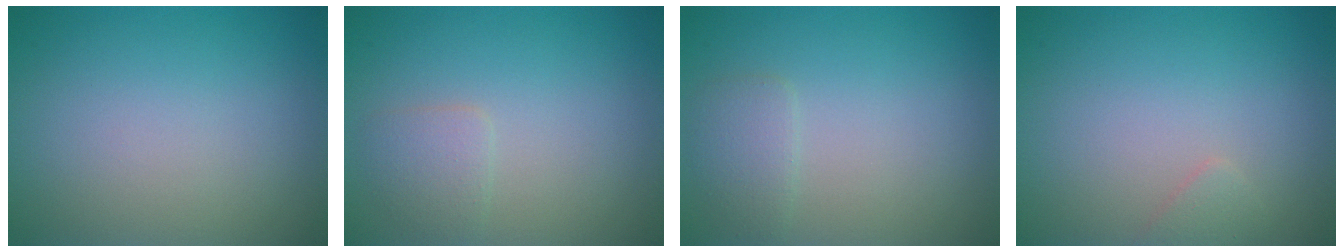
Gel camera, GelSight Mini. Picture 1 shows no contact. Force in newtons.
{"total": 1.6, "press": 1.6, "slide": 0.1}
{"total": 1.6, "press": 1.6, "slide": 0.2}
{"total": 0.9, "press": 0.9, "slide": 0.1}